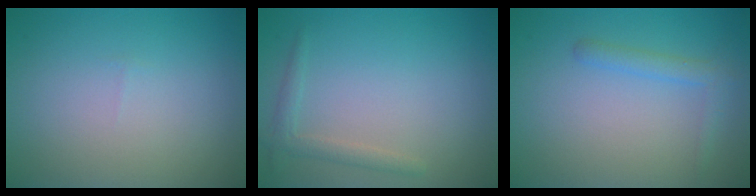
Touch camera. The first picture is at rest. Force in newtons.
{"total": 1.5, "press": 1.5, "slide": 0.1}
{"total": 1.7, "press": 1.7, "slide": 0.1}